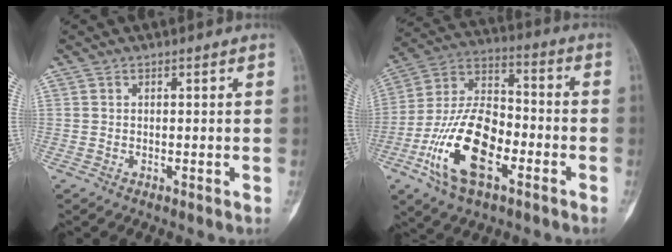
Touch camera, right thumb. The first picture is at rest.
{"total": 18.7, "force": [-7.1, 9.4, 14.5], "torque": [-0.264, 0.041, -0.131]}